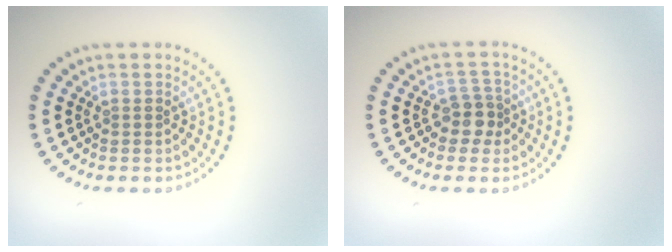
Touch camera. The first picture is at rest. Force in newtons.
{"total": 2.3, "press": 1.9, "slide": 1.3}